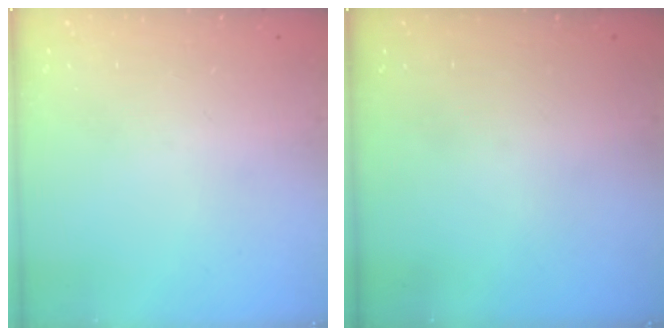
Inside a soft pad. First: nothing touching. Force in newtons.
{"total": 0.0}